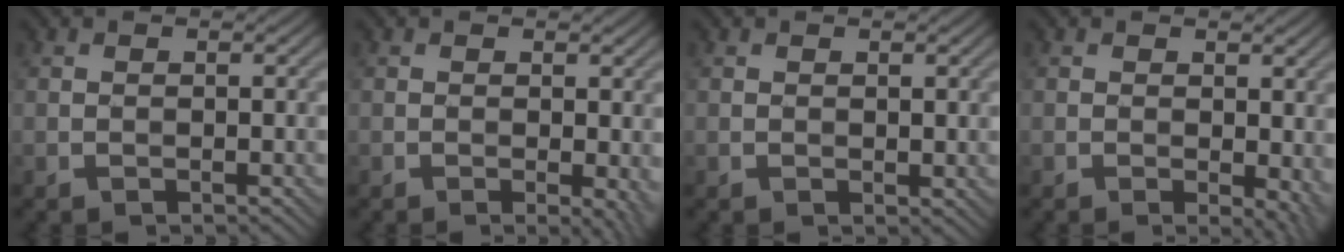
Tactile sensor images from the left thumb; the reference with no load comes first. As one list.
[{"total": 2.4, "force": [-0.3, 0.6, 2.3], "torque": [-0.032, -0.004, -0.006]}, {"total": 0.7, "force": [0.4, 0.4, 0.4], "torque": [-0.002, 0.000, 0.007]}, {"total": 3.6, "force": [-0.2, 1.7, 3.2], "torque": [-0.036, -0.003, 0.000]}]